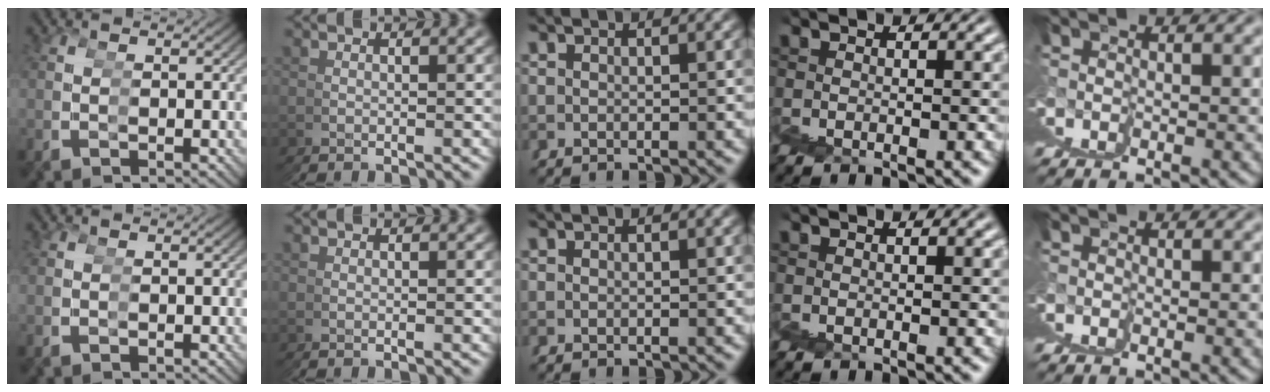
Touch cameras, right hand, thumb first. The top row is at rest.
{}